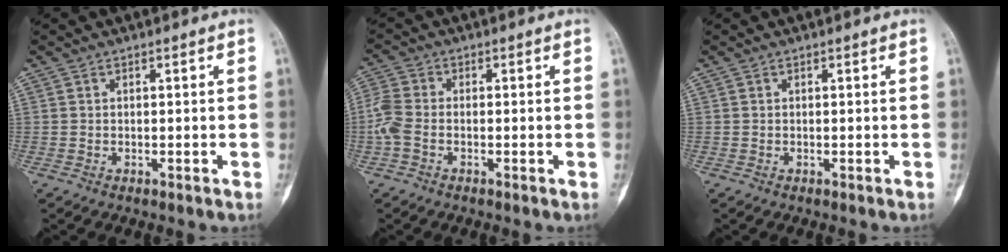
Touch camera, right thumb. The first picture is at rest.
{"total": 4.5, "force": [-1.3, 2.8, 3.3], "torque": [-0.086, 0.005, -0.039]}
{"total": 0.0}